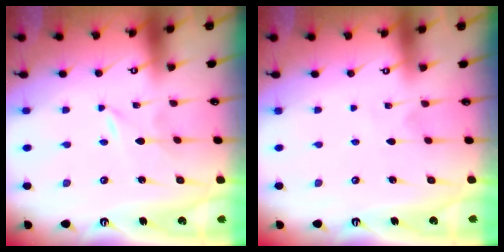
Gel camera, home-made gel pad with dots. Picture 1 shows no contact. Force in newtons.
{"total": 2.2, "press": 2.2, "slide": 0.2}